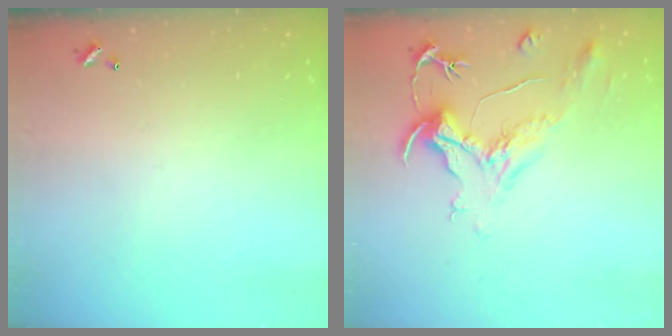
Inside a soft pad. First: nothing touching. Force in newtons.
{"total": 2.2, "press": 1.8, "slide": 1.3}